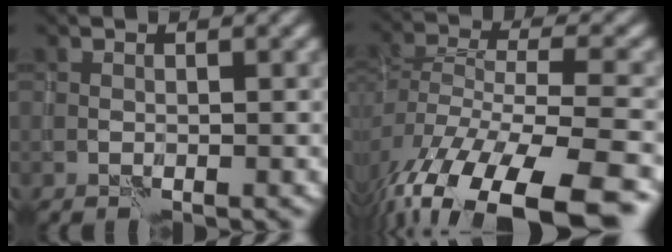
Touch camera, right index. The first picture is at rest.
{"total": 13.2, "force": [-9.1, 5.3, 8.0], "torque": [-0.164, -0.013, -0.124]}